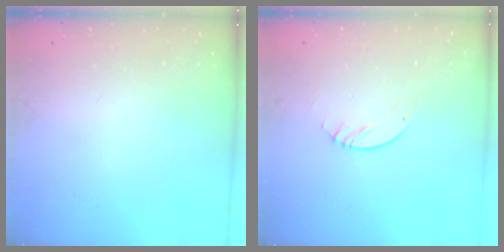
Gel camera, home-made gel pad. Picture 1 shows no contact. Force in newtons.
{"total": 3.1, "press": 3.1, "slide": 0.3}